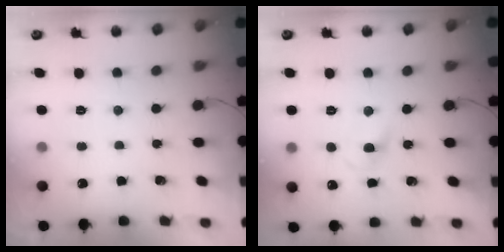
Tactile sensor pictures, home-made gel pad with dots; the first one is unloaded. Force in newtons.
{"total": 3.3, "press": 3.0, "slide": 1.2}